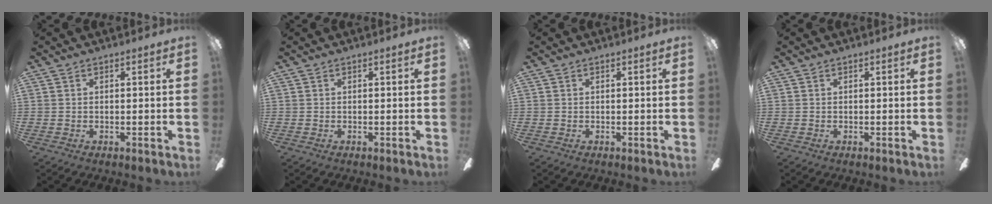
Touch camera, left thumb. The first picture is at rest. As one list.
[{"total": 0.0}, {"total": 0.0}, {"total": 0.0}]